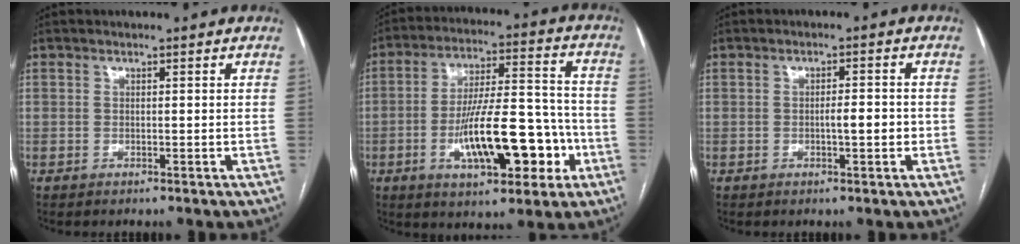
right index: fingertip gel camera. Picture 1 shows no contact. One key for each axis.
{"total": 16.4, "fx": -5.2, "fy": 5.1, "fz": 14.7, "tx": -0.246, "ty": 0.021, "tz": -0.075}
{"total": 2.9, "fx": -0.6, "fy": 0.7, "fz": 2.7, "tx": -0.043, "ty": 0.004, "tz": -0.009}